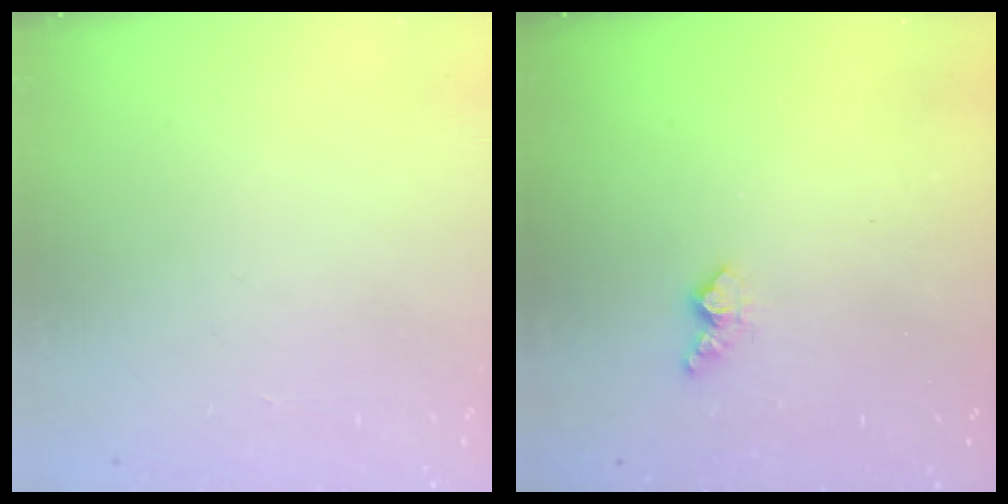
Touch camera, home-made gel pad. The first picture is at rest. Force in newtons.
{"total": 4.0, "press": 4.0, "slide": 0.6}